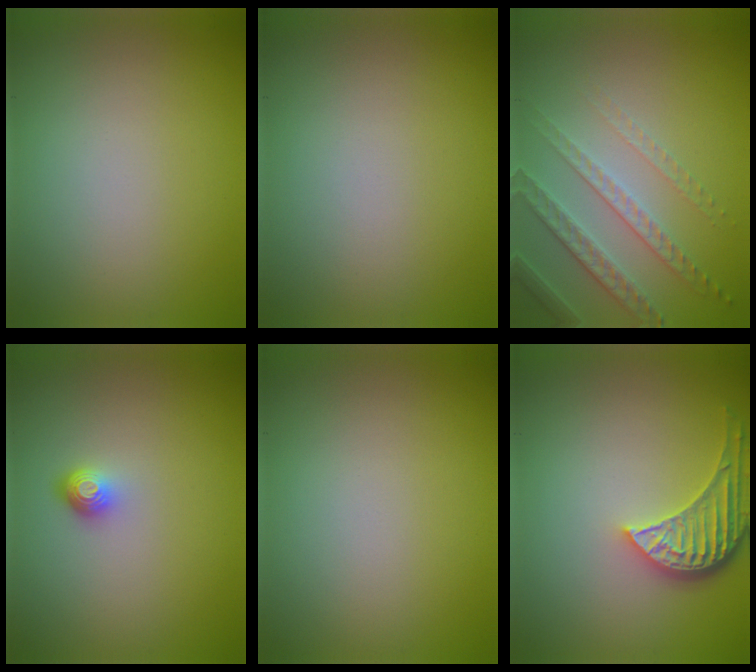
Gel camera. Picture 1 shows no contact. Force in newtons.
{"total": 0.0}
{"total": 4.7, "press": 3.2, "slide": 3.4}
{"total": 1.6, "press": 1.2, "slide": 1.1}
{"total": 0.0}
{"total": 4.3, "press": 3.5, "slide": 2.6}